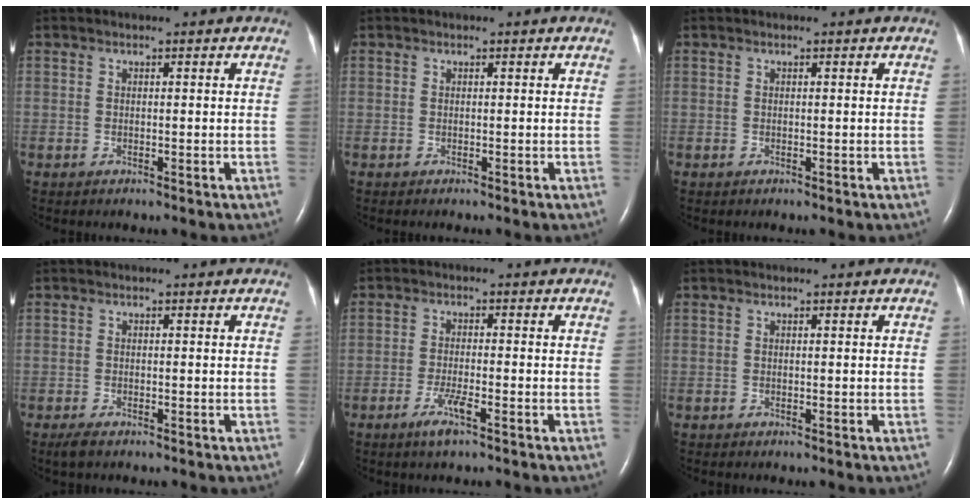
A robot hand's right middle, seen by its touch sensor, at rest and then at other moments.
{"total": 0.0}
{"total": 0.0}
{"total": 1.5, "force": [-1.0, 0.4, 1.0], "torque": [-0.029, -0.006, -0.017]}
{"total": 3.6, "force": [-2.2, 0.2, 2.9], "torque": [-0.066, -0.007, -0.043]}
{"total": 0.0}